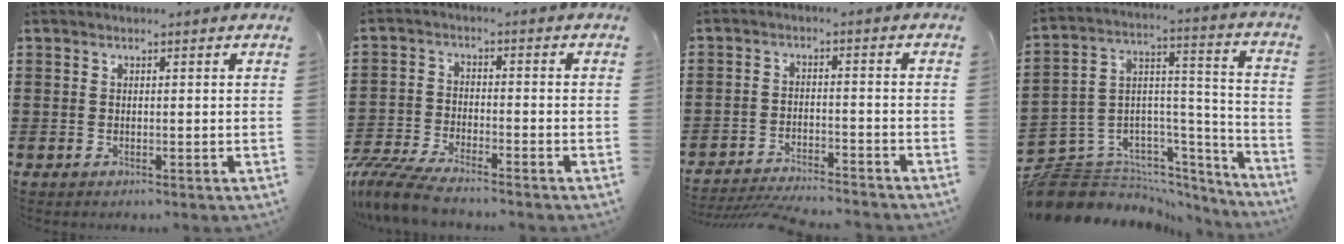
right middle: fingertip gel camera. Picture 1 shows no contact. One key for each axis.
{"total": 6.1, "fx": -5.6, "fy": 0.7, "fz": 2.2, "tx": -0.068, "ty": -0.011, "tz": -0.115}
{"total": 4.1, "fx": -4.1, "fy": 0.1, "fz": 0.7, "tx": -0.021, "ty": -0.002, "tz": -0.087}
{"total": 6.8, "fx": -5.5, "fy": 4.0, "fz": 0.5, "tx": -0.027, "ty": -0.006, "tz": -0.105}